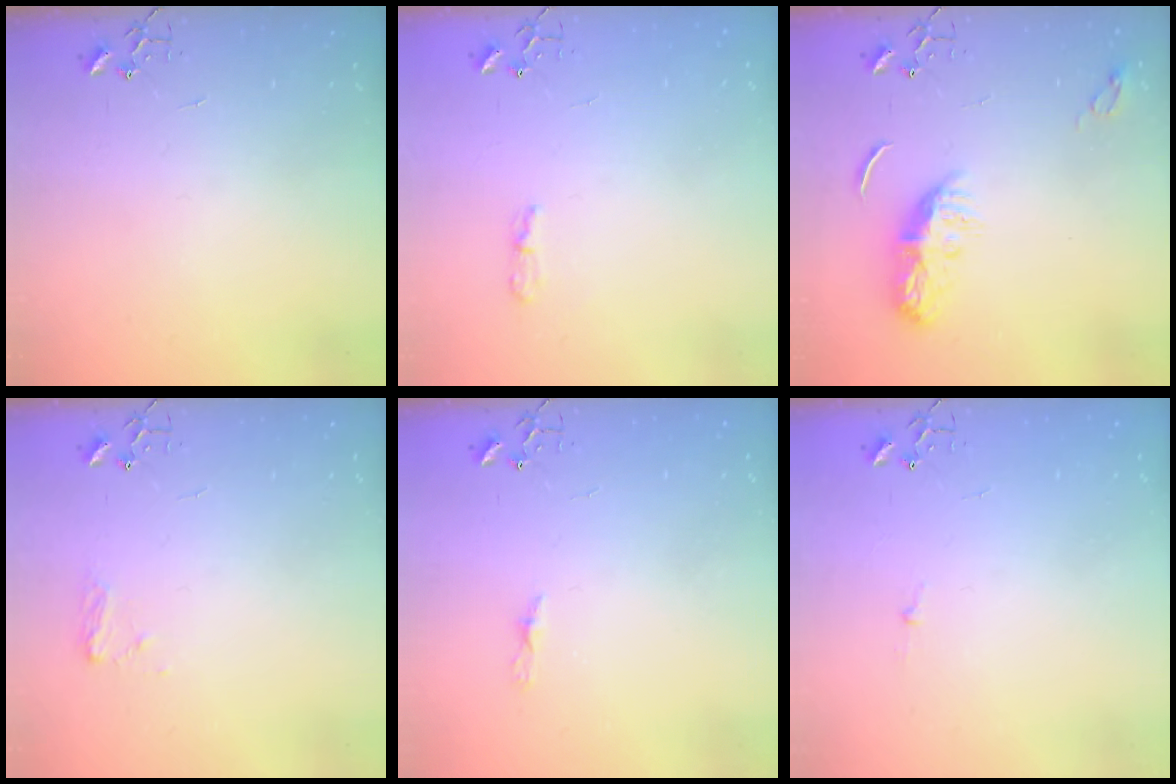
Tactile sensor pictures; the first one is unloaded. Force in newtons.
{"total": 4.7, "press": 4.7, "slide": 0.7}
{"total": 8.7, "press": 8.7, "slide": 0.3}
{"total": 7.2, "press": 7.2, "slide": 0.5}
{"total": 3.9, "press": 3.9, "slide": 0.5}
{"total": 2.7, "press": 2.7, "slide": 0.3}